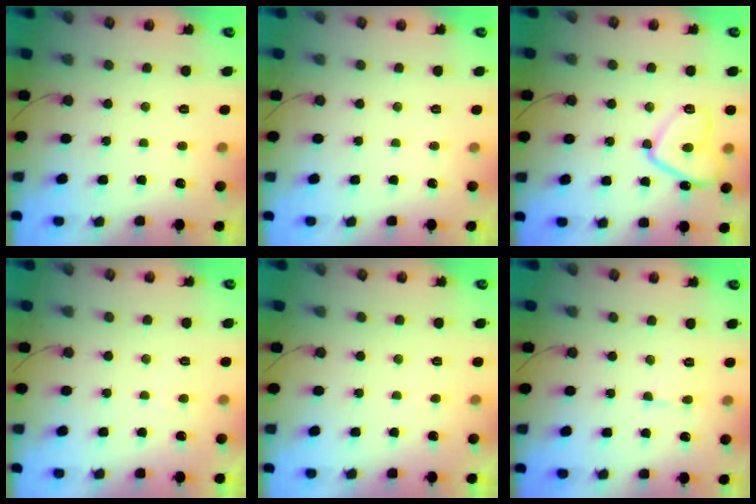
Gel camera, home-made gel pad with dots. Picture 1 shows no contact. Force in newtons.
{"total": 0.0}
{"total": 10.8, "press": 10.8, "slide": 1.2}
{"total": 0.6, "press": 0.3, "slide": 0.5}
{"total": 1.1, "press": 1.0, "slide": 0.5}
{"total": 5.5, "press": 5.5, "slide": 0.5}